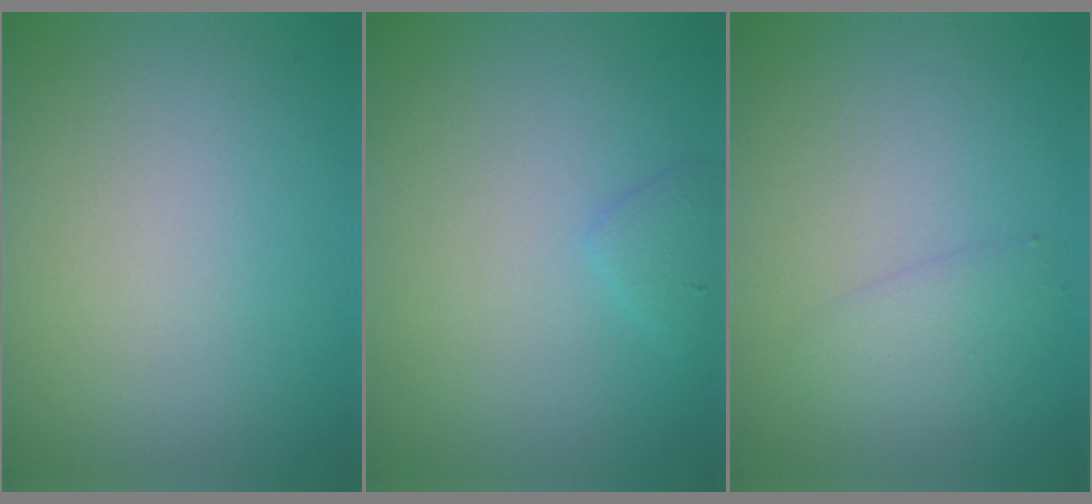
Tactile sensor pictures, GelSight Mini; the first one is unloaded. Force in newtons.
{"total": 1.2, "press": 1.2, "slide": 0.1}
{"total": 1.5, "press": 1.5, "slide": 0.1}